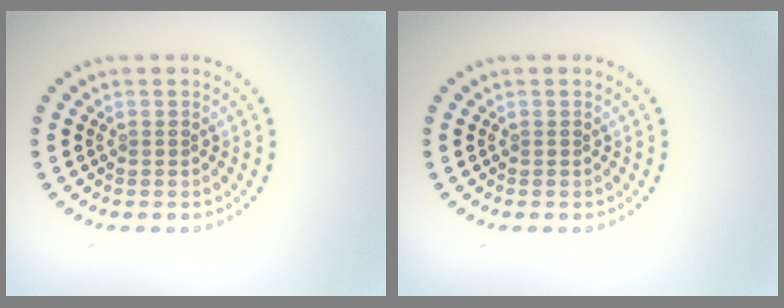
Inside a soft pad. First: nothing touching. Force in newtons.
{"total": 0.0}